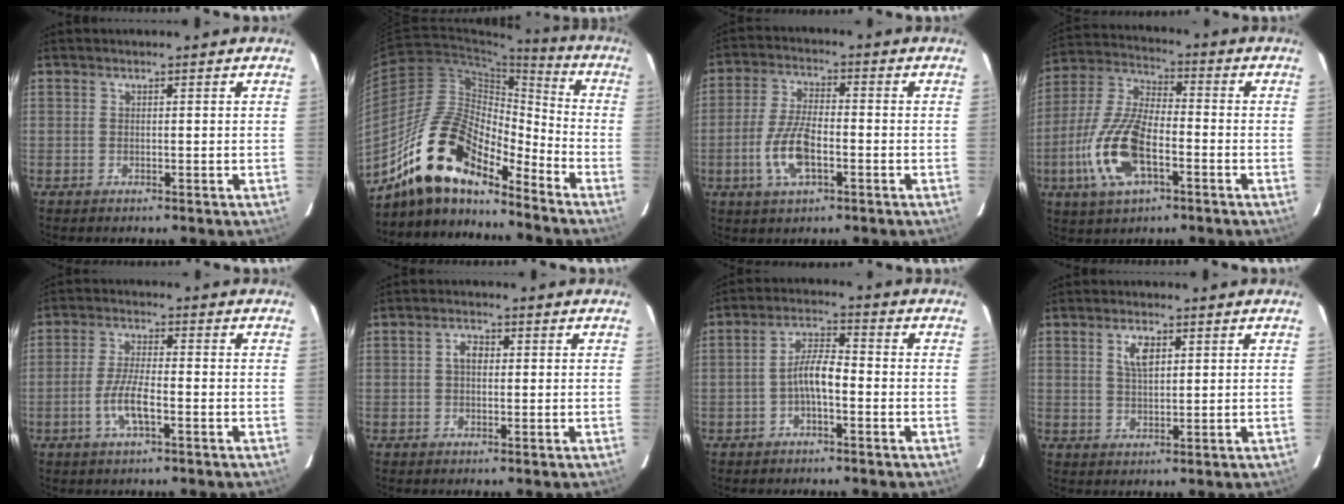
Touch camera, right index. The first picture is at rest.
{"total": 17.6, "force": [-13.6, 5.9, 9.4], "torque": [-0.167, 0.008, -0.263]}
{"total": 9.2, "force": [-3.1, 3.7, 7.8], "torque": [-0.166, 0.000, -0.058]}
{"total": 15.3, "force": [-5.4, 6.7, 12.7], "torque": [-0.281, -0.004, -0.103]}
{"total": 6.3, "force": [-2.5, 1.5, 5.5], "torque": [-0.116, -0.001, -0.050]}
{"total": 2.5, "force": [0.2, 1.7, 1.8], "torque": [-0.033, 0.009, 0.003]}
{"total": 5.2, "force": [-1.9, 1.5, 4.6], "torque": [-0.092, 0.015, -0.035]}
{"total": 4.0, "force": [1.6, 1.9, 3.2], "torque": [-0.057, 0.005, 0.031]}